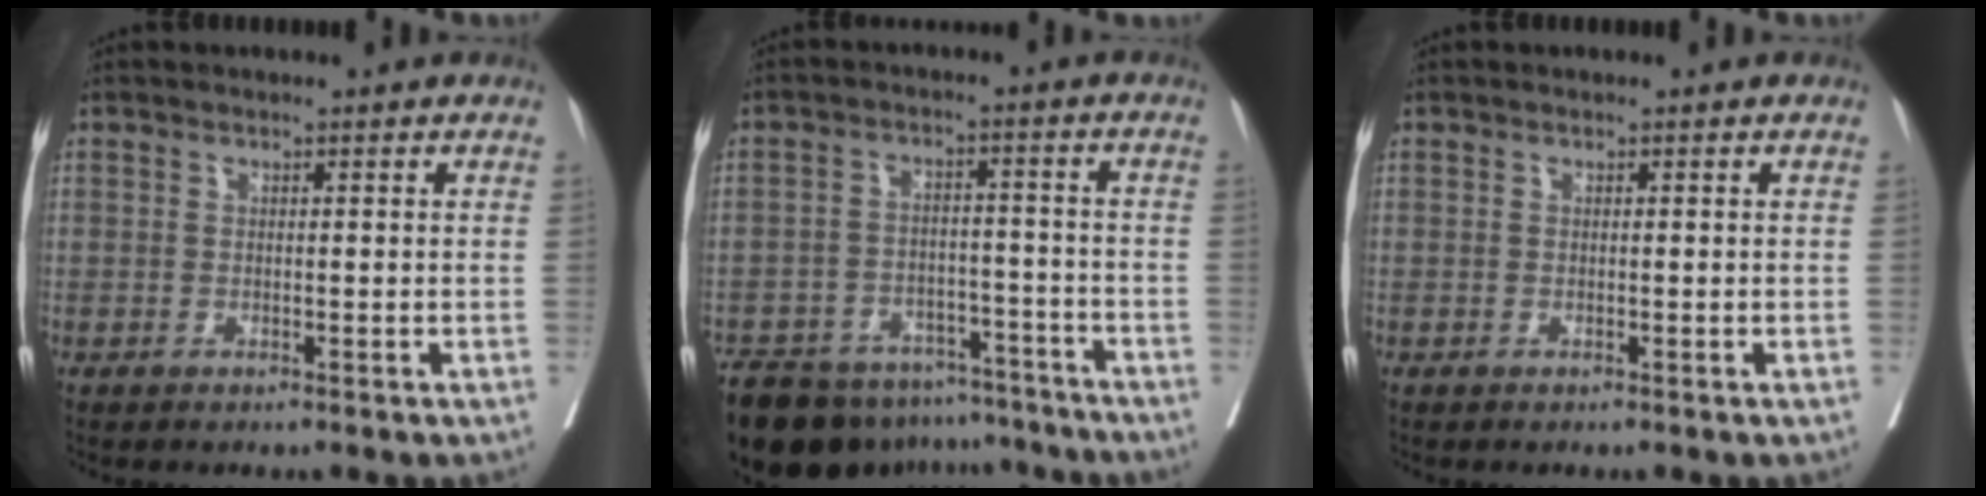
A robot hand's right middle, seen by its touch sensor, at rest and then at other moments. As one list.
[{"total": 17.8, "force": [-14.6, 7.8, 6.4], "torque": [-0.139, 0.000, -0.206]}, {"total": 0.0}]